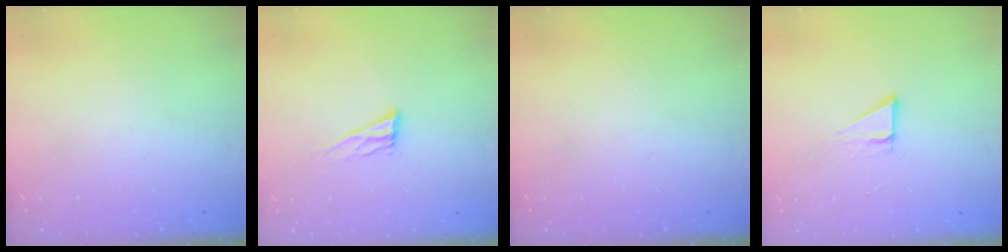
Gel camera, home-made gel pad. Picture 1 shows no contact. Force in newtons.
{"total": 9.3, "press": 9.0, "slide": 2.5}
{"total": 0.0}
{"total": 3.7, "press": 3.7, "slide": 0.2}